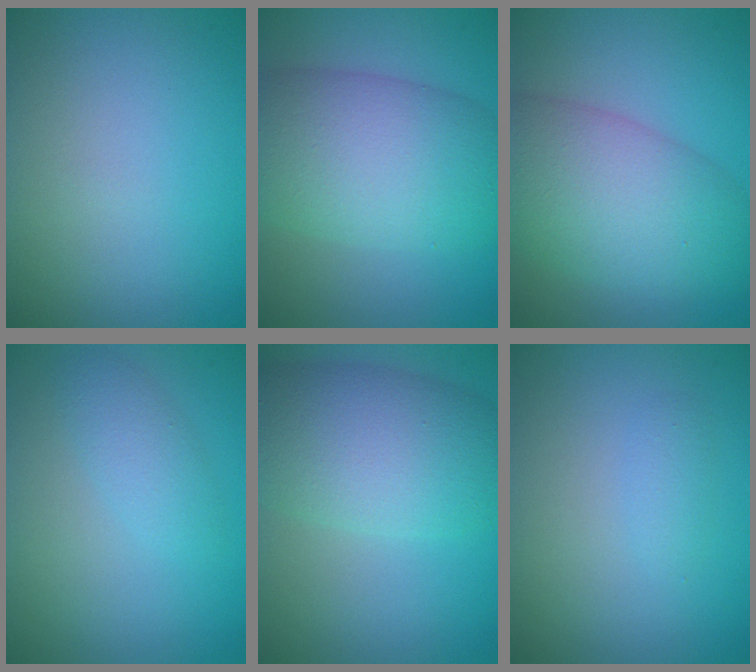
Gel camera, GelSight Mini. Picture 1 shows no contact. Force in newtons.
{"total": 10.0, "press": 10.0, "slide": 0.4}
{"total": 8.6, "press": 8.6, "slide": 0.3}
{"total": 1.9, "press": 1.9, "slide": 0.1}
{"total": 8.2, "press": 8.2, "slide": 0.4}
{"total": 1.0, "press": 1.0, "slide": 0.1}